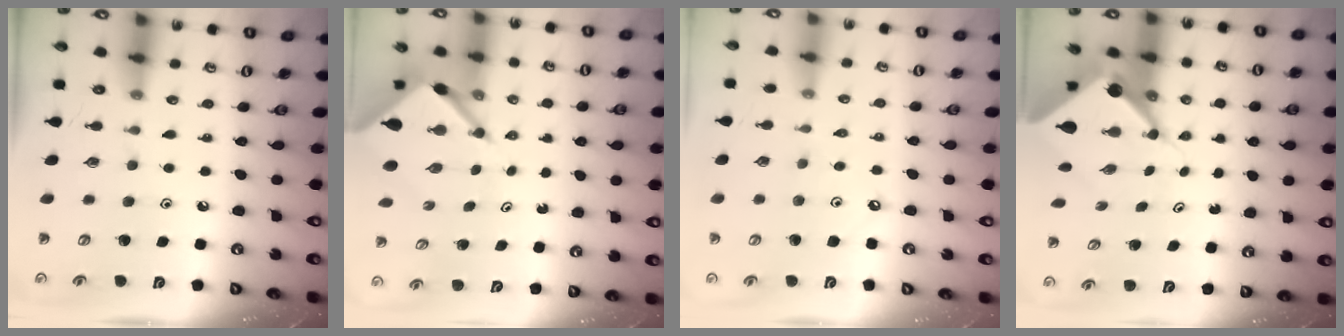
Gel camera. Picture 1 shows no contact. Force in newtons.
{"total": 6.4, "press": 6.4, "slide": 0.6}
{"total": 3.0, "press": 2.9, "slide": 0.4}
{"total": 7.4, "press": 7.3, "slide": 0.4}